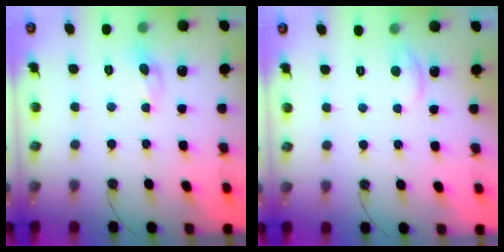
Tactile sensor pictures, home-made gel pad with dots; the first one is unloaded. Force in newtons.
{"total": 2.4, "press": 2.4, "slide": 0.3}